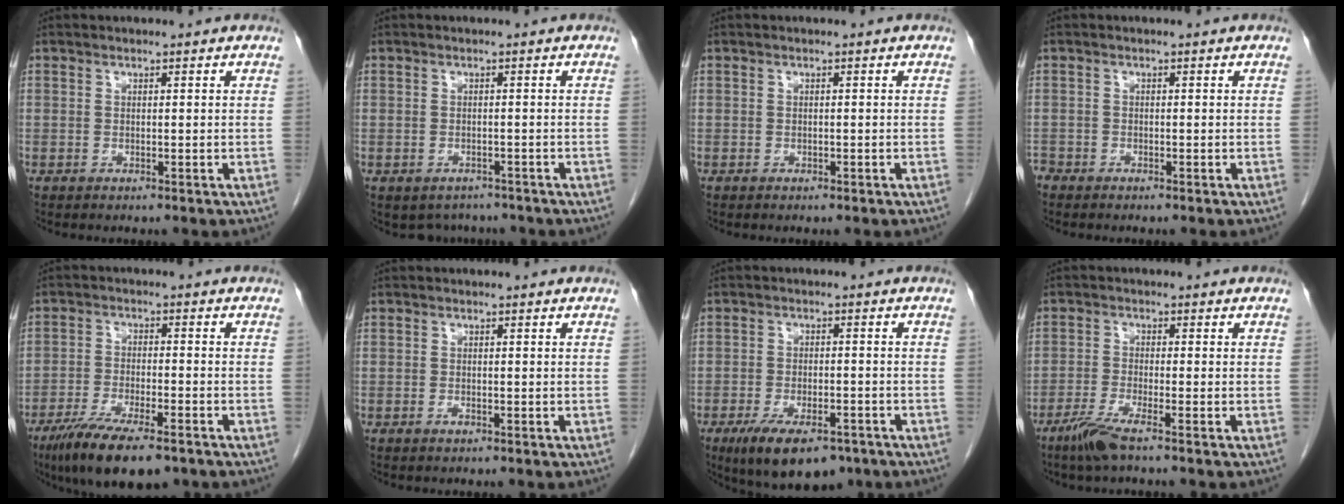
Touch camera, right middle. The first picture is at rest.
{"total": 4.4, "force": [-3.5, 2.5, 0.5], "torque": [0.001, 0.008, -0.046]}
{"total": 0.6, "force": [-0.3, 0.4, 0.3], "torque": [-0.007, 0.000, -0.004]}
{"total": 1.6, "force": [-1.4, 0.8, 0.2], "torque": [-0.009, 0.000, -0.025]}
{"total": 11.9, "force": [-8.3, 2.9, 8.0], "torque": [-0.131, -0.022, -0.135]}
{"total": 0.6, "force": [-0.3, 0.3, 0.4], "torque": [-0.010, 0.001, -0.004]}
{"total": 10.8, "force": [-7.3, 4.4, 6.6], "torque": [-0.108, -0.008, -0.111]}
{"total": 4.2, "force": [-3.0, 0.0, 3.0], "torque": [-0.068, -0.010, -0.063]}